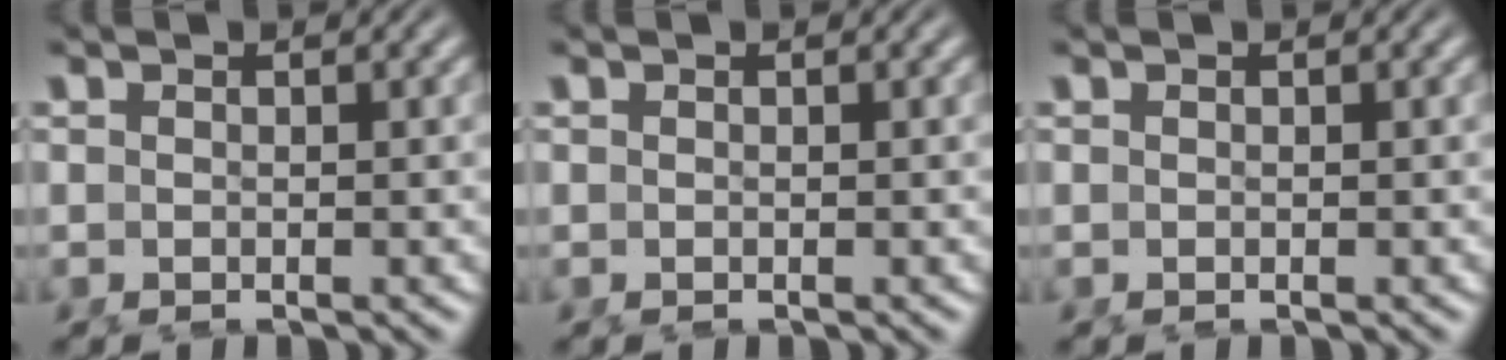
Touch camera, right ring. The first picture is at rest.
{"total": 0.0}
{"total": 0.0}